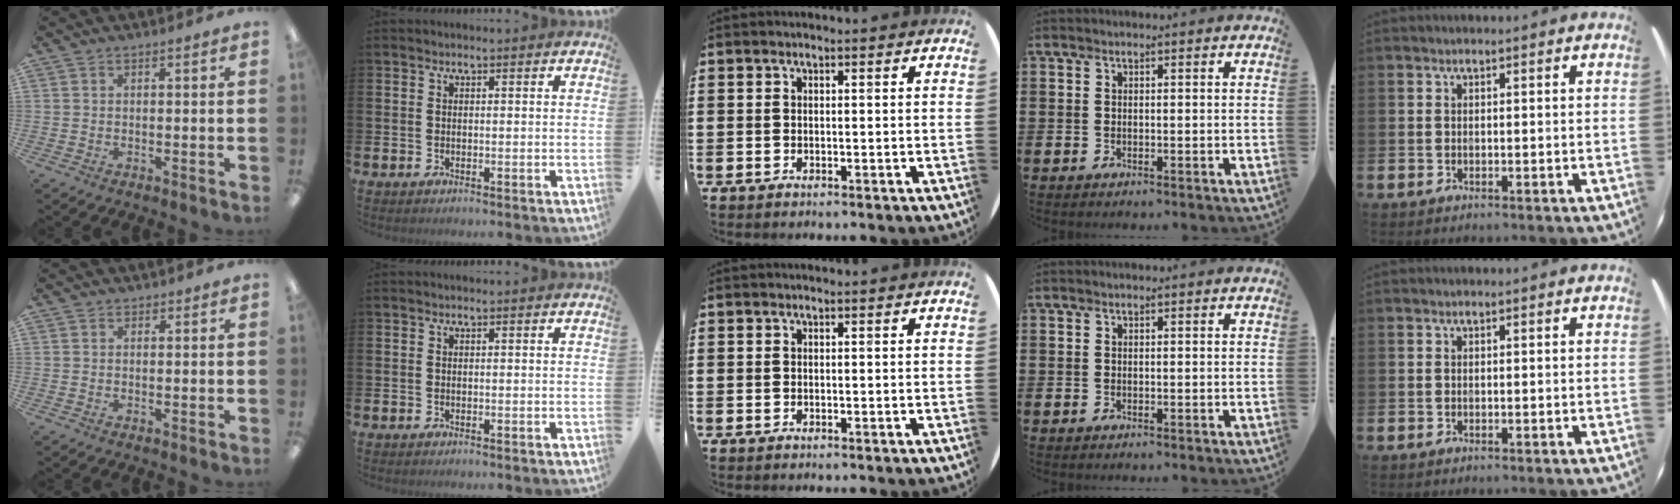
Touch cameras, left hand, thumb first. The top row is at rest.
{}